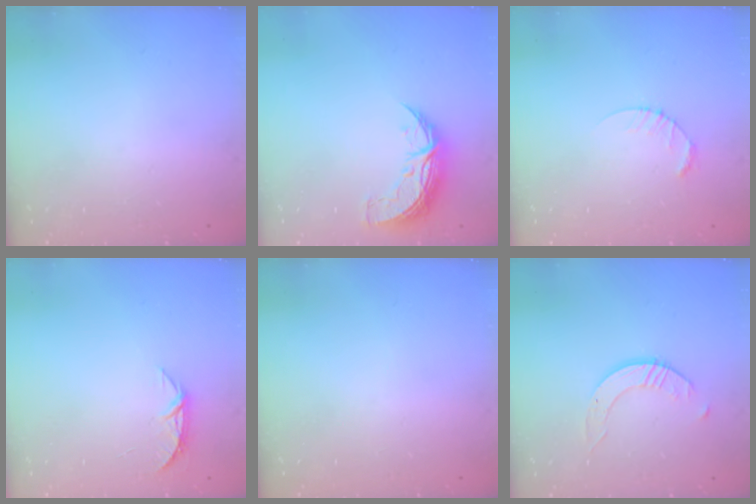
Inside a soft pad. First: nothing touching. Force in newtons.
{"total": 8.4, "press": 8.4, "slide": 0.3}
{"total": 2.6, "press": 2.6, "slide": 0.4}
{"total": 5.7, "press": 5.6, "slide": 0.4}
{"total": 0.0}
{"total": 2.4, "press": 2.4, "slide": 0.3}